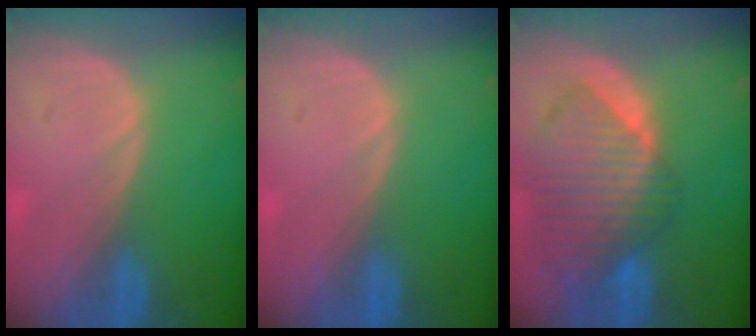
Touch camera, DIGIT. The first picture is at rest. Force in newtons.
{"total": 0.0}
{"total": 10.3, "press": 8.9, "slide": 5.2}